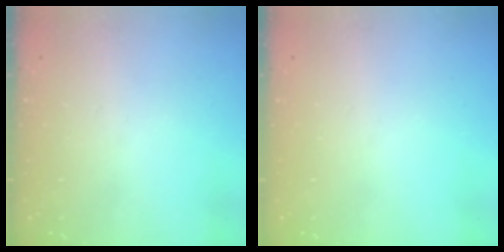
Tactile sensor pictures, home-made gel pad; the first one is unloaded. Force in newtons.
{"total": 0.0}